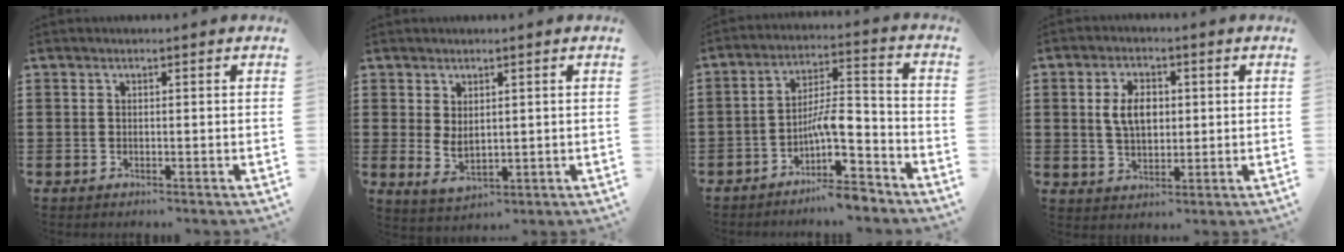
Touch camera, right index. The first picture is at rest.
{"total": 2.8, "force": [1.0, 1.6, 2.1], "torque": [-0.043, 0.003, 0.018]}
{"total": 8.2, "force": [-5.2, 2.2, 6.0], "torque": [-0.107, 0.000, -0.098]}
{"total": 5.5, "force": [0.7, 3.3, 4.3], "torque": [-0.091, 0.006, 0.006]}